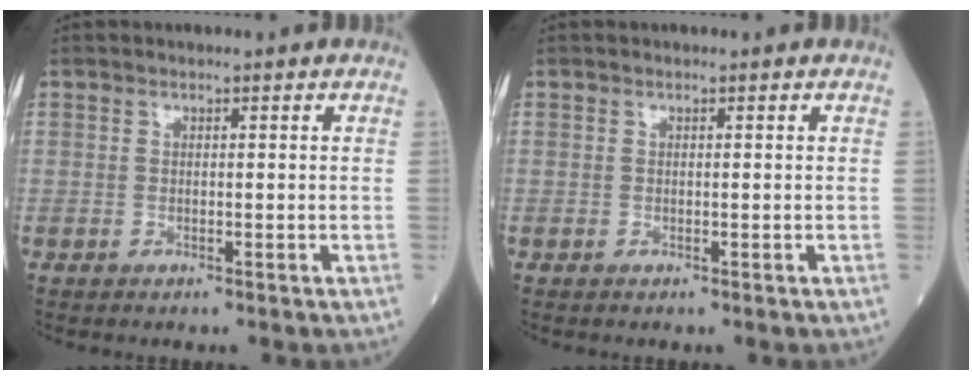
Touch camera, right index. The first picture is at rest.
{"total": 0.0}